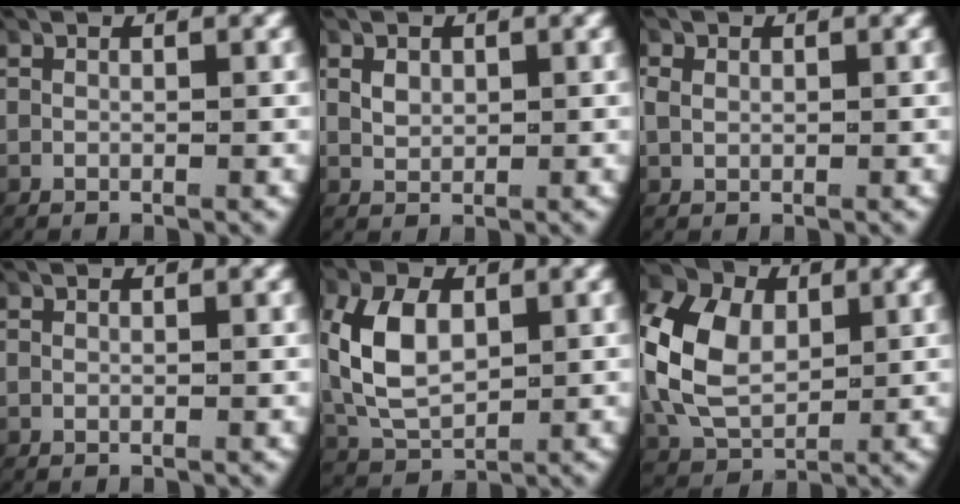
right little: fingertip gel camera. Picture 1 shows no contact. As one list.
[{"total": 1.2, "force": [0.4, 0.9, 0.7], "torque": [-0.019, -0.003, 0.015]}, {"total": 1.0, "force": [0.2, 0.9, 0.5], "torque": [-0.017, 0.000, 0.010]}, {"total": 0.0}, {"total": 6.2, "force": [0.4, 4.5, 4.3], "torque": [-0.115, -0.015, 0.020]}, {"total": 8.7, "force": [0.5, 6.8, 5.4], "torque": [-0.137, -0.017, 0.020]}]